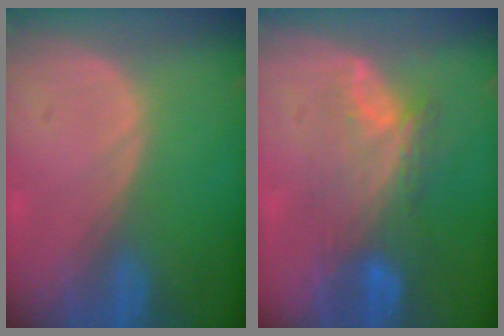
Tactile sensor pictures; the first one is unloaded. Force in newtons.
{"total": 7.8, "press": 7.4, "slide": 2.7}